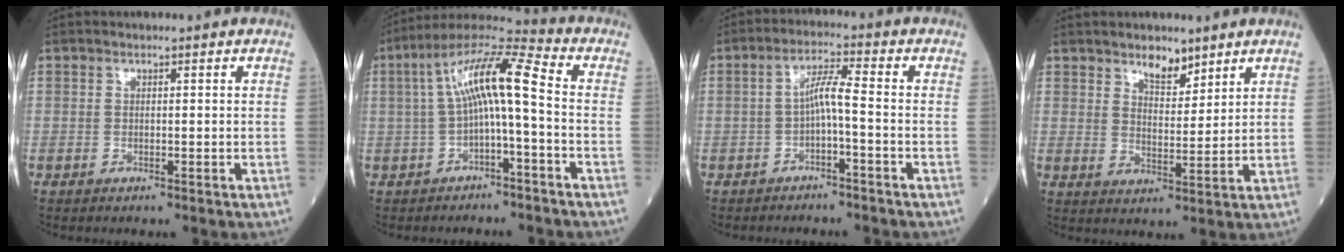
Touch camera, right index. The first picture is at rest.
{"total": 10.7, "force": [-0.1, 1.4, 10.6], "torque": [-0.197, 0.043, -0.006]}
{"total": 4.1, "force": [-1.1, 0.2, 4.0], "torque": [-0.073, 0.016, -0.019]}
{"total": 4.7, "force": [3.7, 1.8, 2.3], "torque": [-0.038, -0.006, 0.066]}